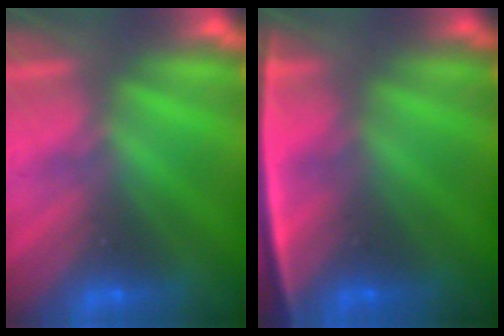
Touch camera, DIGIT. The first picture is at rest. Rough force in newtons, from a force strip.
{"total": 2.4}